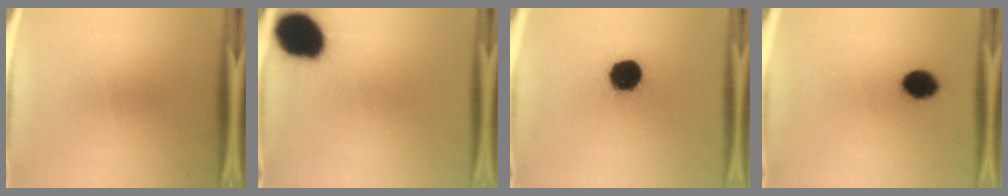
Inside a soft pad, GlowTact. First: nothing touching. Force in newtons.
{"total": 19.0}
{"total": 16.1}
{"total": 8.2}